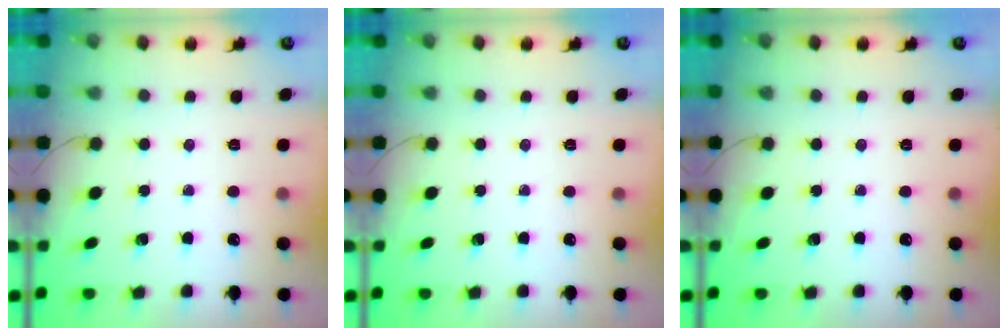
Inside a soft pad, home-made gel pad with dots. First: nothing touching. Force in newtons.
{"total": 0.0}
{"total": 0.0}